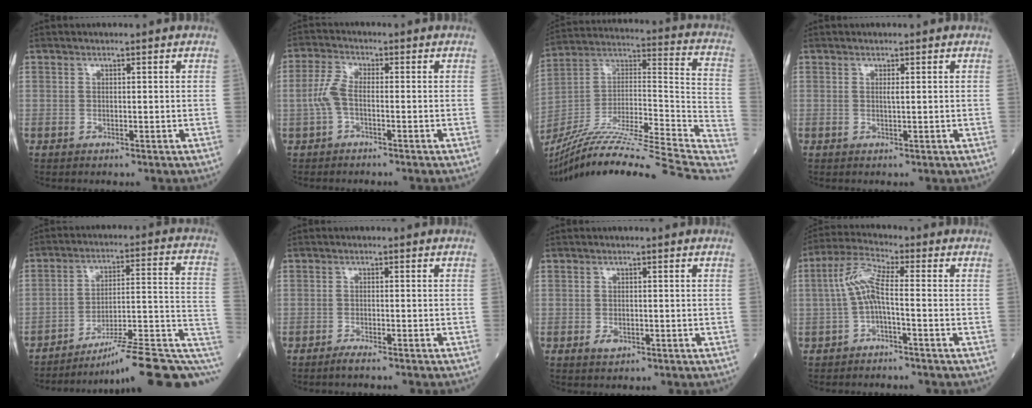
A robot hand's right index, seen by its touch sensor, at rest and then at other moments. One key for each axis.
{"total": 4.0, "fx": -1.2, "fy": 1.5, "fz": 3.5, "tx": -0.085, "ty": 0.006, "tz": -0.027}
{"total": 32.7, "fx": -27.0, "fy": 0.9, "fz": 18.6, "tx": -0.233, "ty": -0.016, "tz": -0.415}
{"total": 0.5, "fx": 0.2, "fy": -0.1, "fz": 0.5, "tx": -0.013, "ty": -0.002, "tz": 0.004}
{"total": 18.5, "fx": -11.2, "fy": 2.0, "fz": 14.7, "tx": -0.145, "ty": 0.044, "tz": -0.159}
{"total": 2.6, "fx": -2.2, "fy": -0.3, "fz": 1.3, "tx": -0.018, "ty": -0.001, "tz": -0.031}
{"total": 1.6, "fx": -0.7, "fy": 1.0, "fz": 1.0, "tx": -0.019, "ty": 0.000, "tz": -0.006}
{"total": 5.8, "fx": -0.9, "fy": 0.8, "fz": 5.7, "tx": -0.121, "ty": 0.022, "tz": -0.022}